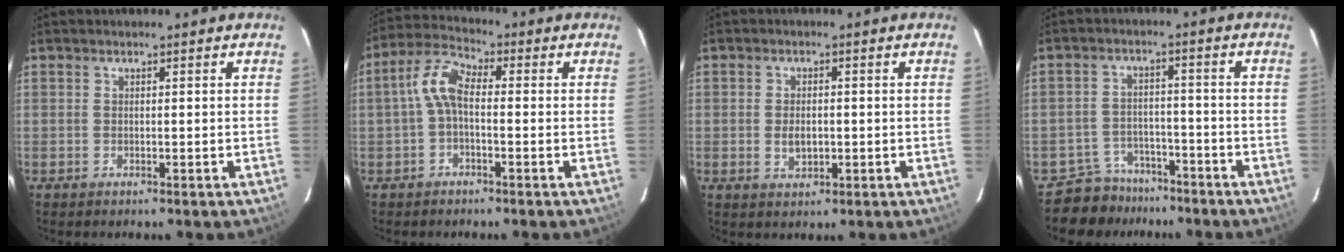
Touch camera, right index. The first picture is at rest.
{"total": 5.9, "force": [-0.8, 2.7, 5.2], "torque": [-0.118, 0.023, -0.022]}
{"total": 3.5, "force": [-0.5, 2.3, 2.6], "torque": [-0.046, -0.004, -0.006]}
{"total": 7.6, "force": [-6.4, 4.2, 0.0], "torque": [-0.019, 0.021, -0.097]}